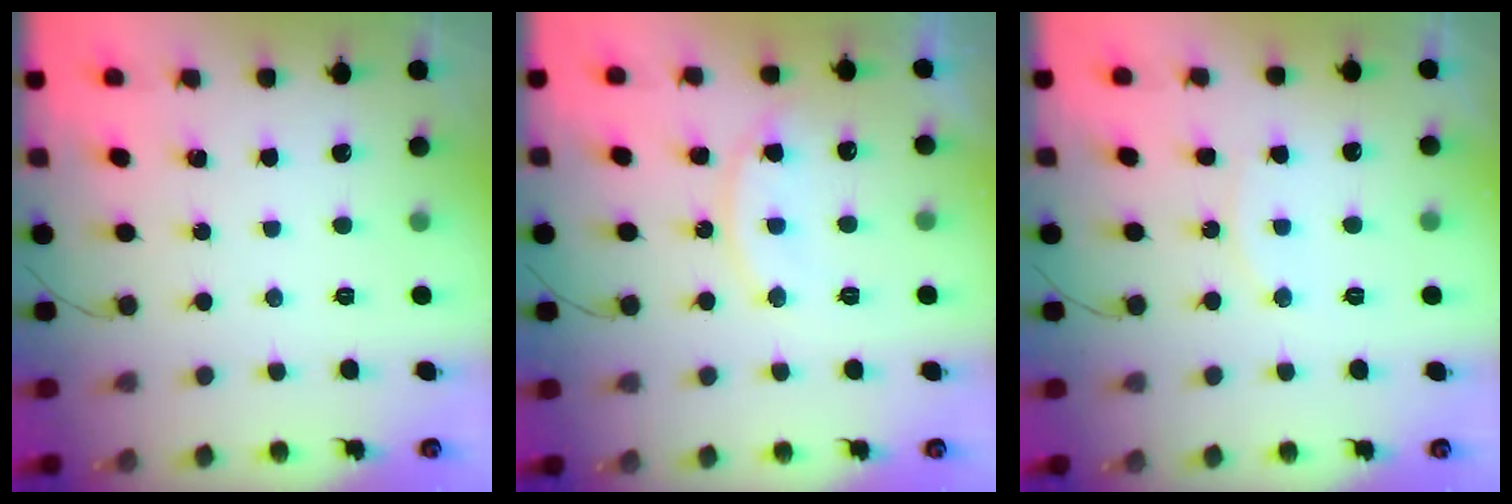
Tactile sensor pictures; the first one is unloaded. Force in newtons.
{"total": 13.0, "press": 13.0, "slide": 1.1}
{"total": 6.8, "press": 6.8, "slide": 0.2}